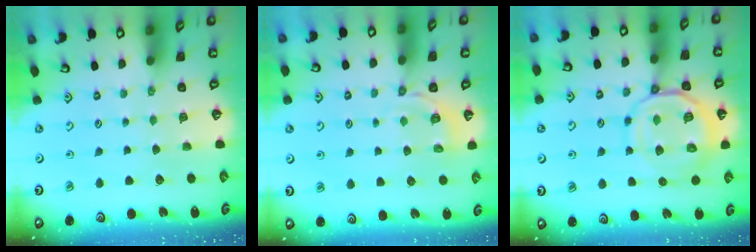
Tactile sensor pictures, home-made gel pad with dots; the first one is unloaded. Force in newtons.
{"total": 2.8, "press": 2.1, "slide": 1.8}
{"total": 14.0, "press": 14.0, "slide": 1.5}